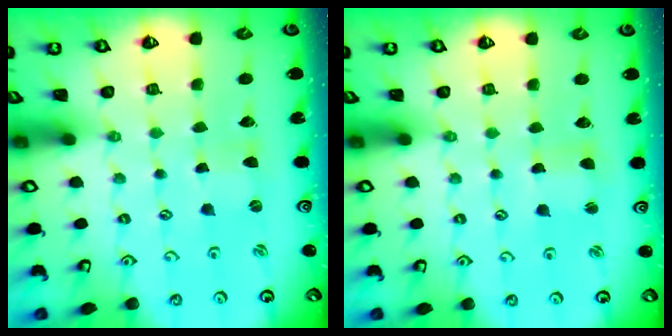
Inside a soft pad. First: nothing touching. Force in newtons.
{"total": 1.3, "press": 1.2, "slide": 0.2}